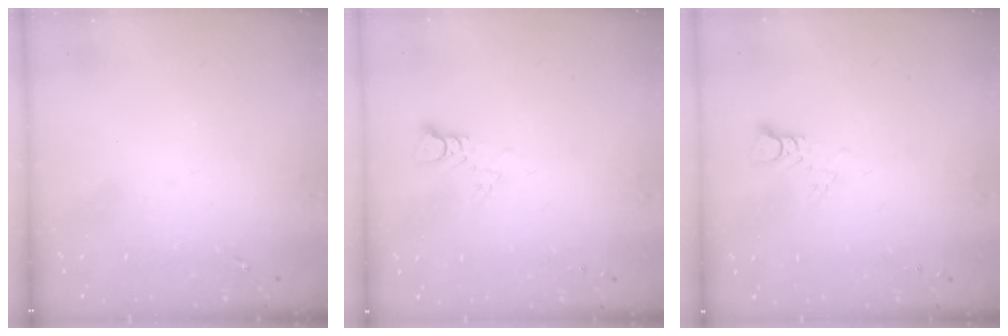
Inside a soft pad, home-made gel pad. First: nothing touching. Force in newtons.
{"total": 2.9, "press": 2.9, "slide": 0.2}
{"total": 2.9, "press": 2.9, "slide": 0.2}